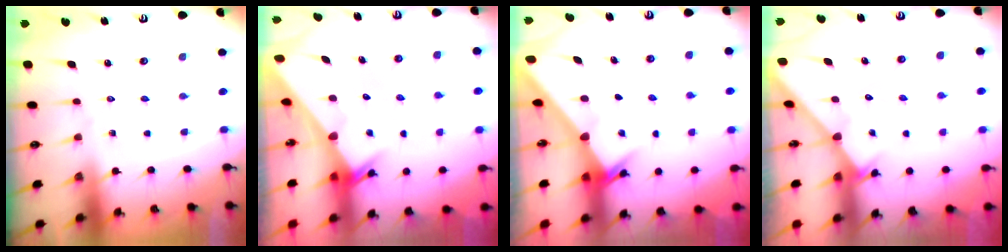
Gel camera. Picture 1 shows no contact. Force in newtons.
{"total": 2.0, "press": 2.0, "slide": 0.1}
{"total": 2.4, "press": 2.4, "slide": 0.3}
{"total": 2.3, "press": 2.3, "slide": 0.2}